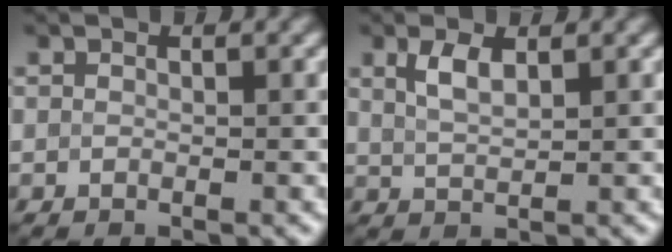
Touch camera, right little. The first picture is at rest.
{"total": 2.3, "force": [1.2, 0.9, 1.7], "torque": [-0.037, 0.002, 0.026]}